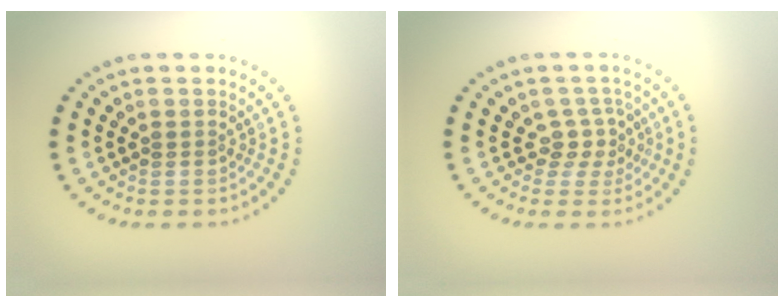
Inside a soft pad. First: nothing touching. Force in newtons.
{"total": 2.2, "press": 1.6, "slide": 1.4}